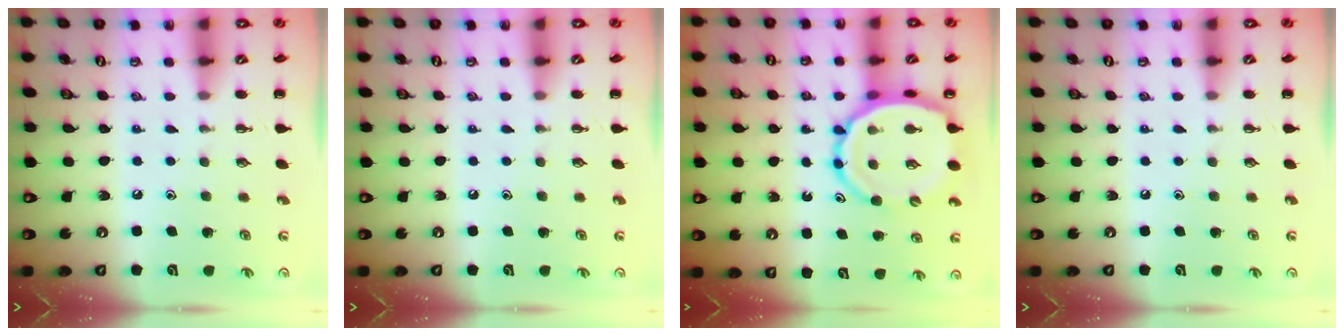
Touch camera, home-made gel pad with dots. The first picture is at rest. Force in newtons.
{"total": 0.0}
{"total": 14.6, "press": 14.2, "slide": 3.5}
{"total": 0.0}